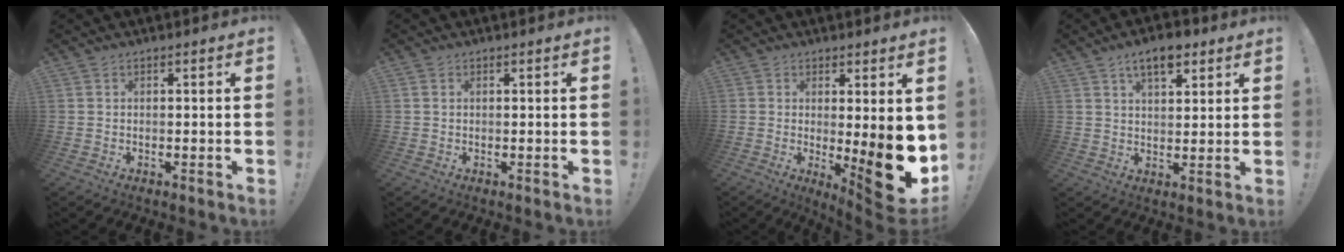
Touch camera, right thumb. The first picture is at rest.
{"total": 0.5, "force": [0.3, 0.4, 0.2], "torque": [-0.006, 0.003, 0.006]}
{"total": 13.4, "force": [-1.5, 3.0, 13.0], "torque": [-0.136, -0.026, -0.014]}
{"total": 7.9, "force": [4.9, 3.7, 5.0], "torque": [-0.069, -0.018, 0.086]}